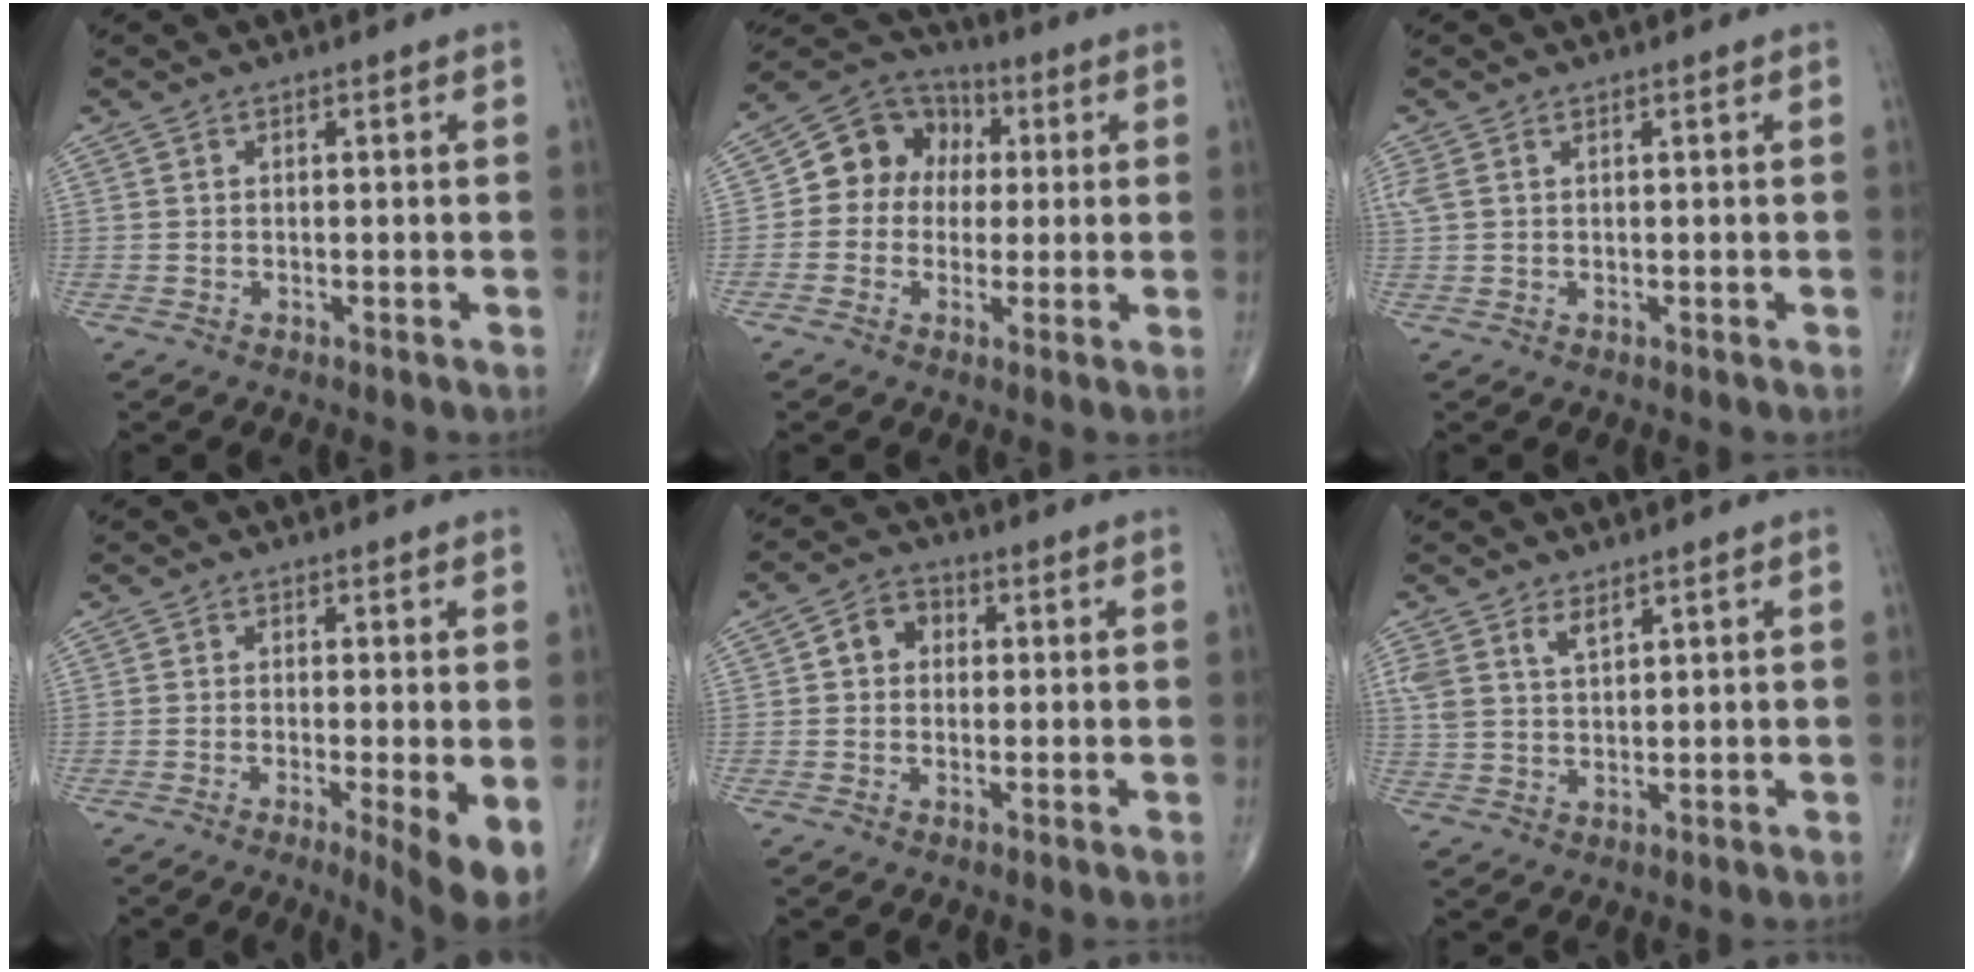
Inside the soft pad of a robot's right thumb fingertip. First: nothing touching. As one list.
[{"total": 11.1, "force": [1.2, 9.6, 5.5], "torque": [-0.055, 0.025, 0.005]}, {"total": 1.8, "force": [0.9, 0.9, 1.3], "torque": [-0.049, 0.017, 0.029]}, {"total": 6.8, "force": [-2.0, 1.0, 6.4], "torque": [-0.102, -0.020, -0.036]}, {"total": 4.8, "force": [0.7, 4.0, 2.6], "torque": [-0.024, 0.014, 0.003]}, {"total": 4.7, "force": [3.0, 2.2, 2.9], "torque": [-0.053, -0.014, 0.065]}]